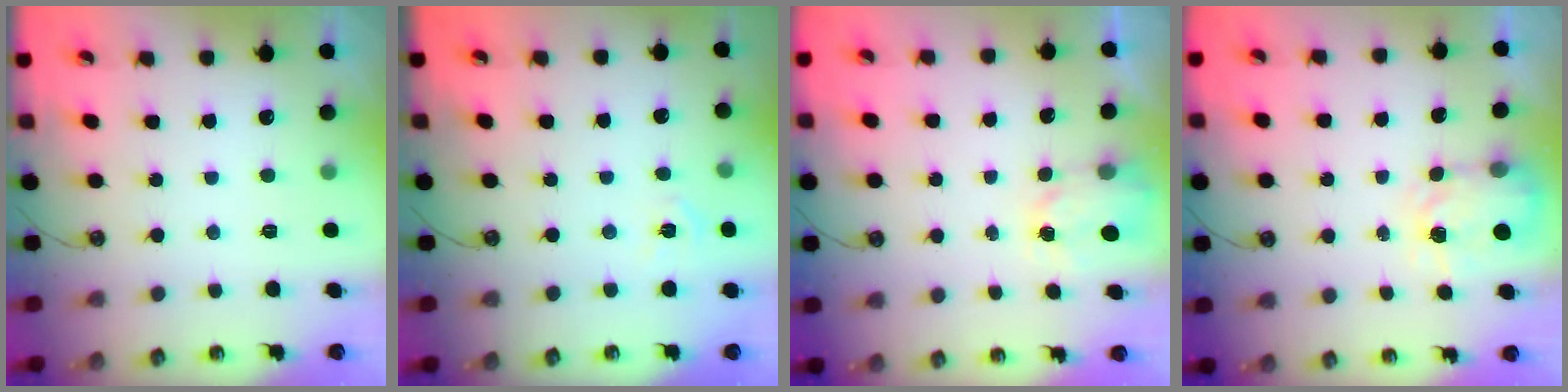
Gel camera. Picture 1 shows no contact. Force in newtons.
{"total": 3.2, "press": 3.2, "slide": 0.4}
{"total": 2.9, "press": 2.8, "slide": 0.4}
{"total": 3.9, "press": 3.8, "slide": 0.6}